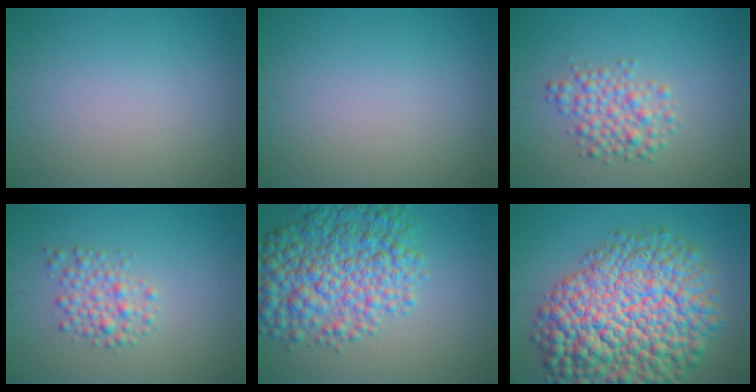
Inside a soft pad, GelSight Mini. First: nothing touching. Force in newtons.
{"total": 0.0}
{"total": 3.4, "press": 3.4, "slide": 0.1}
{"total": 2.5, "press": 2.5, "slide": 0.1}
{"total": 8.7, "press": 8.7, "slide": 0.3}
{"total": 16.2, "press": 16.2, "slide": 0.6}